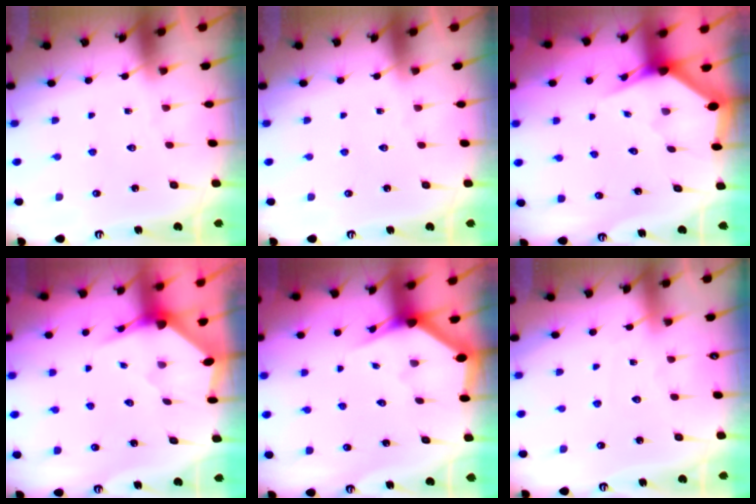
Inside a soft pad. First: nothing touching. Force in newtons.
{"total": 0.0}
{"total": 2.8, "press": 2.8, "slide": 0.2}
{"total": 3.1, "press": 3.1, "slide": 0.1}
{"total": 2.8, "press": 2.8, "slide": 0.1}
{"total": 2.1, "press": 2.1, "slide": 0.2}